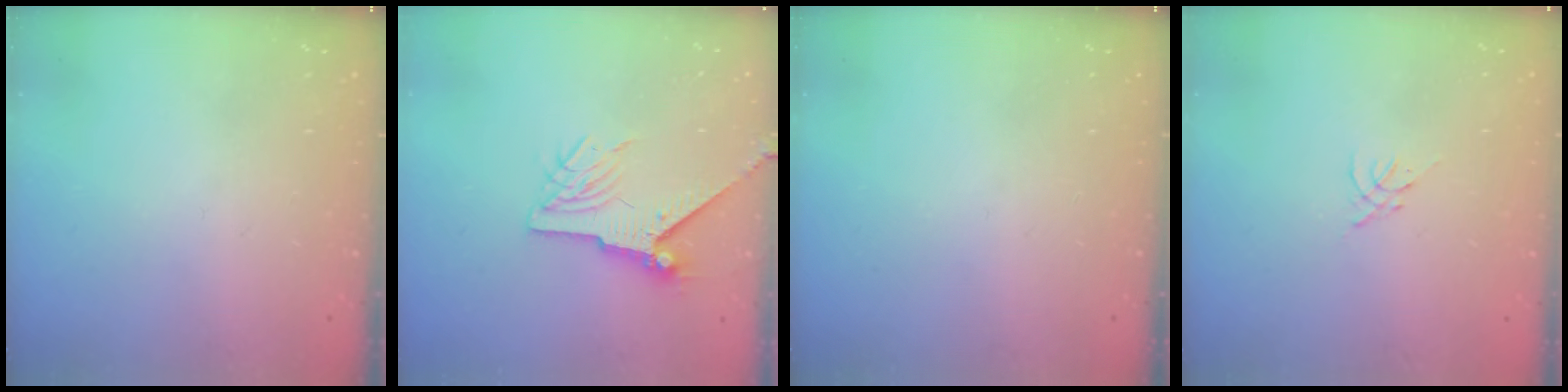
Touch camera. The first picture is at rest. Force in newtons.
{"total": 8.0, "press": 8.0, "slide": 0.1}
{"total": 0.0}
{"total": 0.0}